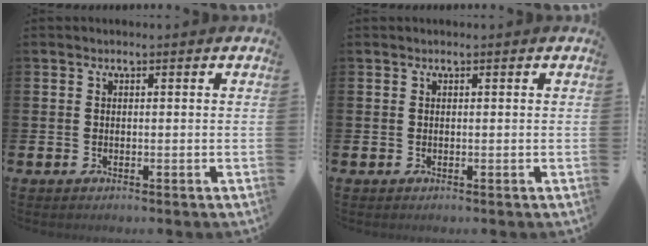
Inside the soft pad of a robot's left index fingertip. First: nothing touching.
{"total": 0.0}